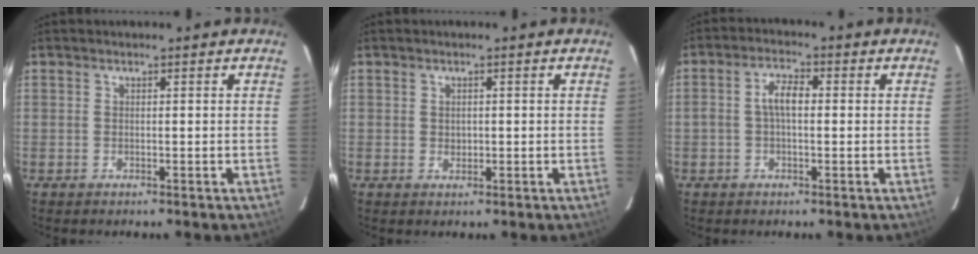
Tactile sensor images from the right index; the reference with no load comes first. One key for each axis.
{"total": 1.3, "fx": 0.0, "fy": 1.1, "fz": 0.6, "tx": -0.006, "ty": 0.003, "tz": 0.001}
{"total": 4.2, "fx": -0.1, "fy": 1.9, "fz": 3.7, "tx": -0.075, "ty": 0.013, "tz": -0.002}